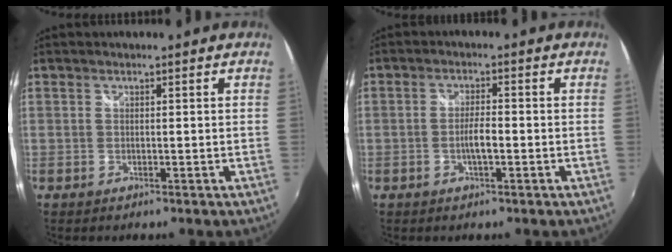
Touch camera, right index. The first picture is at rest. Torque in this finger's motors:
{"motor_torque": [0.99, -0.43, 0.51, 0.10]}